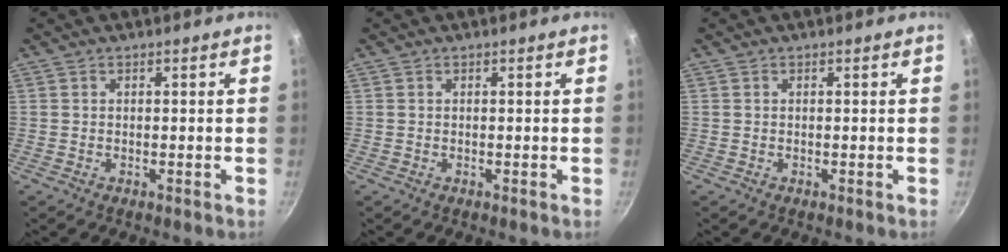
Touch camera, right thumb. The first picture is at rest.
{"total": 0.0}
{"total": 0.0}